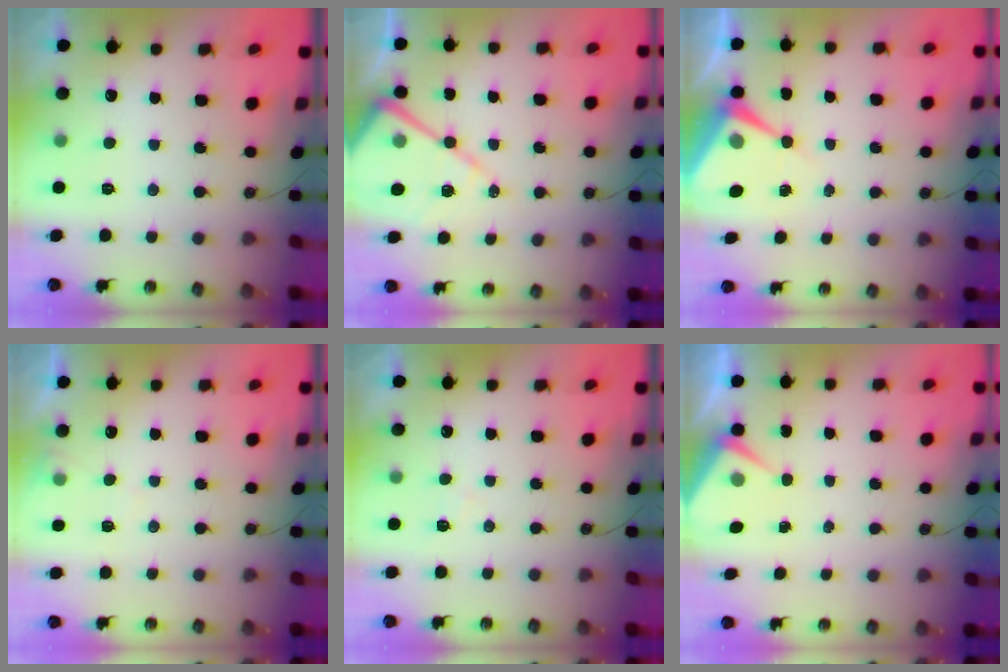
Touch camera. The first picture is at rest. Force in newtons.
{"total": 14.2, "press": 14.1, "slide": 1.4}
{"total": 8.5, "press": 8.5, "slide": 0.2}
{"total": 5.4, "press": 5.4, "slide": 0.7}
{"total": 5.3, "press": 5.2, "slide": 0.7}
{"total": 4.2, "press": 4.1, "slide": 0.5}